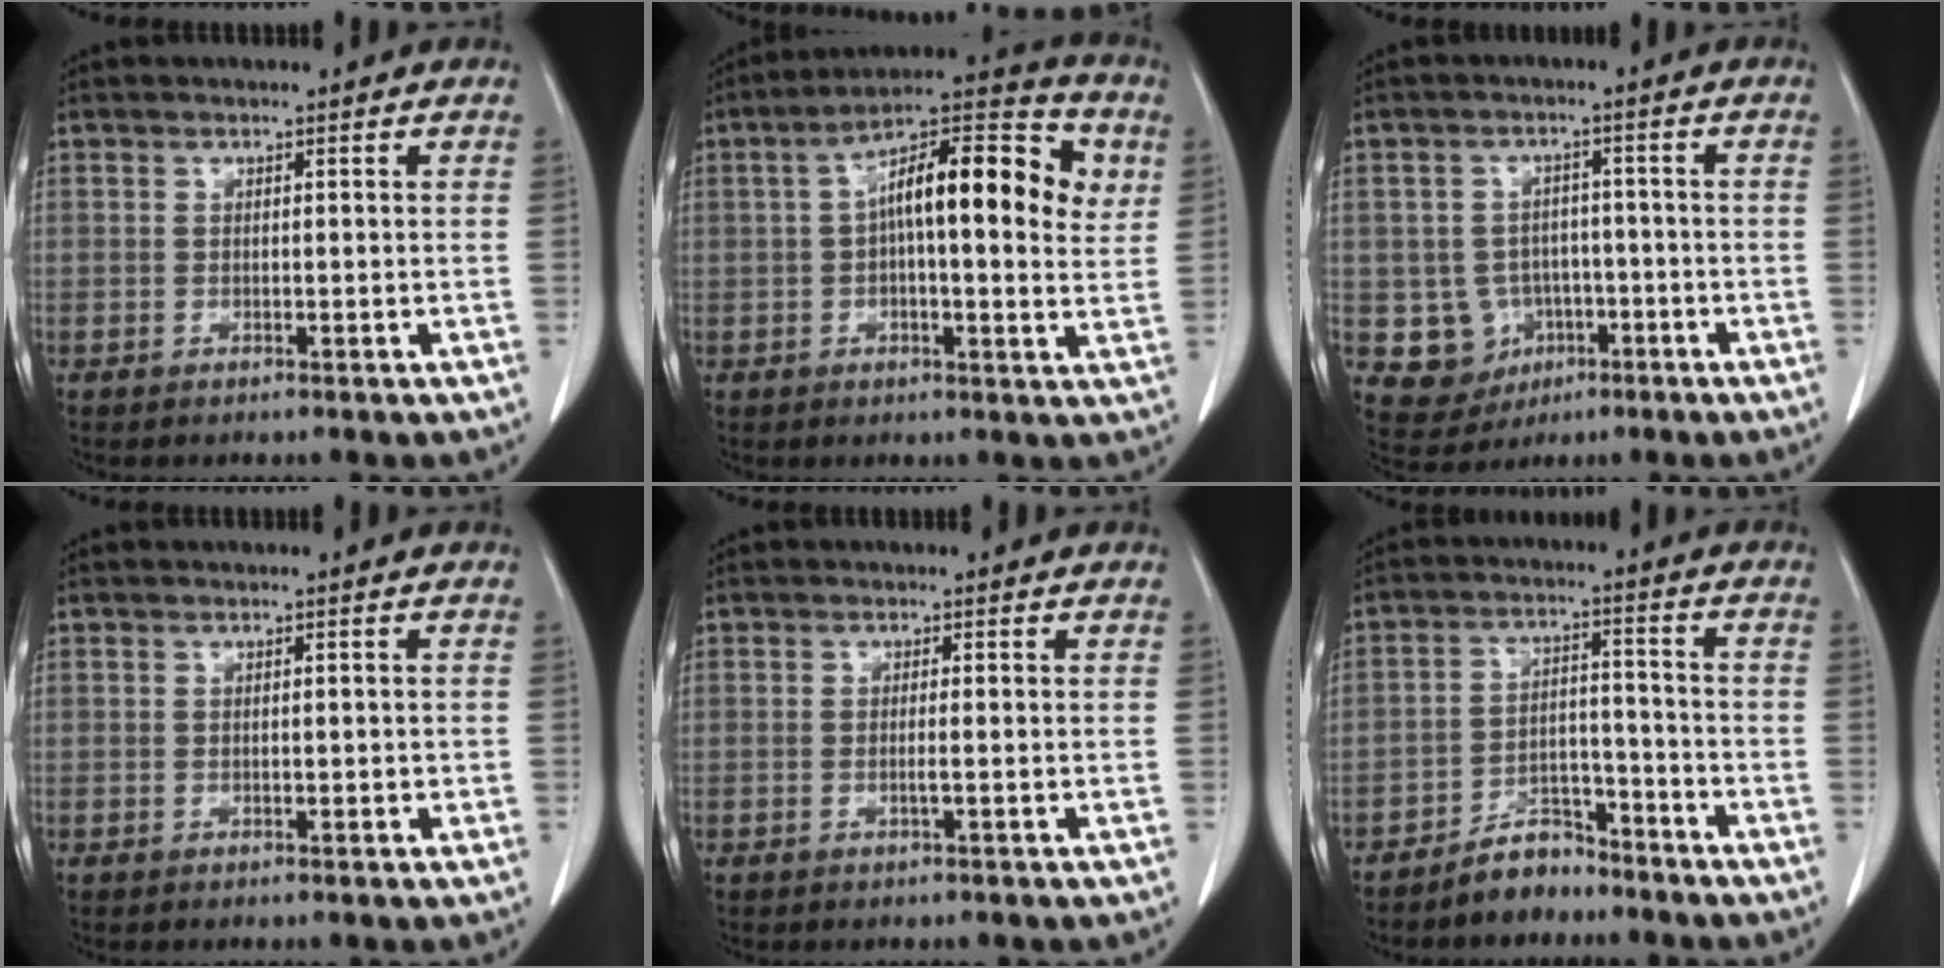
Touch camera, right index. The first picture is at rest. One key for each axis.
{"total": 19.1, "fx": 4.0, "fy": 5.8, "fz": 17.8, "tx": -0.292, "ty": 0.043, "tz": 0.052}
{"total": 8.3, "fx": -2.2, "fy": 7.7, "fz": 2.3, "tx": -0.043, "ty": 0.017, "tz": -0.020}
{"total": 1.4, "fx": -0.2, "fy": 0.7, "fz": 1.1, "tx": -0.027, "ty": 0.004, "tz": 0.002}
{"total": 1.6, "fx": -0.4, "fy": 0.3, "fz": 1.6, "tx": -0.034, "ty": -0.001, "tz": -0.006}
{"total": 6.7, "fx": -5.7, "fy": 3.1, "fz": 1.9, "tx": -0.032, "ty": 0.016, "tz": -0.098}